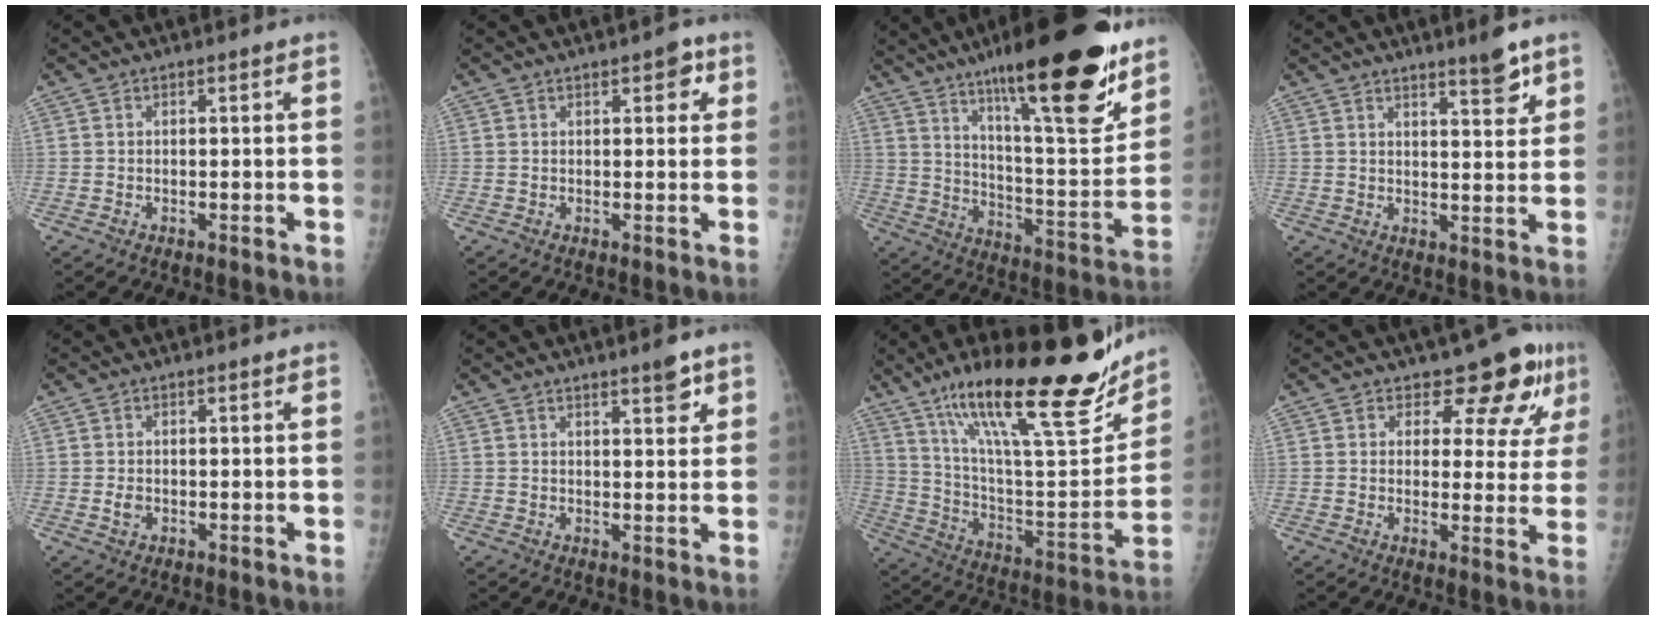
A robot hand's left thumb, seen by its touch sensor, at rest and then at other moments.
{"total": 3.3, "force": [1.5, 1.6, 2.5], "torque": [-0.010, -0.001, 0.012]}
{"total": 25.9, "force": [16.7, 5.3, 19.2], "torque": [-0.265, -0.076, 0.266]}
{"total": 5.2, "force": [3.8, 0.8, 3.5], "torque": [-0.041, -0.030, 0.053]}
{"total": 1.5, "force": [-0.2, 1.1, 1.0], "torque": [-0.014, -0.001, -0.002]}
{"total": 3.6, "force": [2.4, 0.9, 2.5], "torque": [-0.026, -0.015, 0.032]}
{"total": 29.2, "force": [19.6, 6.8, 20.6], "torque": [-0.299, -0.073, 0.327]}
{"total": 9.2, "force": [6.1, 5.0, 4.8], "torque": [-0.023, -0.036, 0.066]}